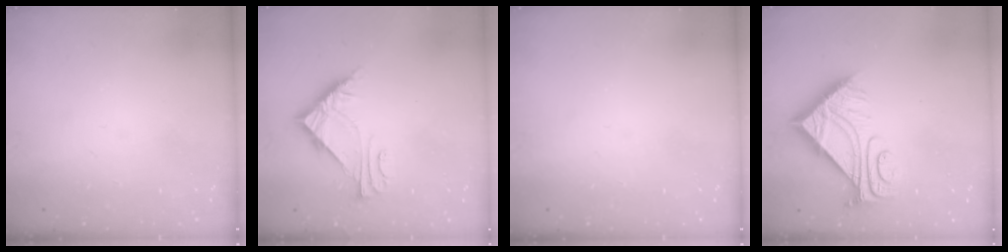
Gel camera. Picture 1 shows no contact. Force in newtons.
{"total": 6.6, "press": 6.6, "slide": 0.4}
{"total": 0.0}
{"total": 9.9, "press": 9.8, "slide": 0.9}